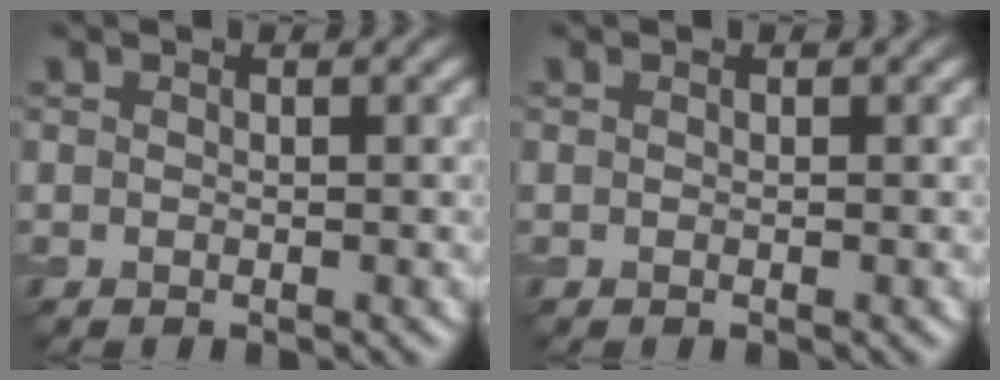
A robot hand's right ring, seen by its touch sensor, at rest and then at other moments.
{"total": 0.0}